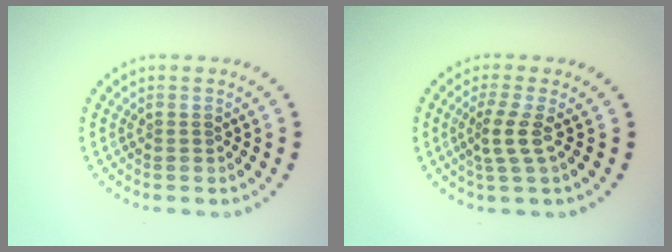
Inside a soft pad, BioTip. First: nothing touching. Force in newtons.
{"total": 2.2, "press": 1.5, "slide": 1.7}